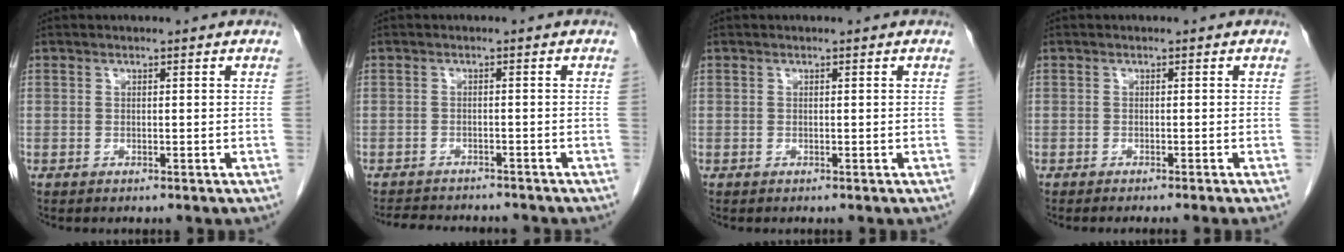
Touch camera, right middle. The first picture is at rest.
{"total": 8.2, "force": [-7.6, 1.9, 2.3], "torque": [-0.037, 0.000, -0.102]}
{"total": 0.0}
{"total": 3.1, "force": [-2.6, -0.8, 1.5], "torque": [-0.010, 0.006, -0.035]}